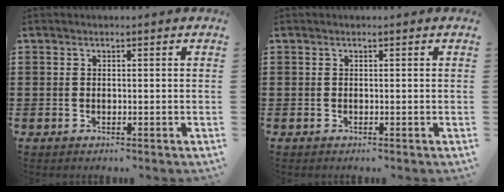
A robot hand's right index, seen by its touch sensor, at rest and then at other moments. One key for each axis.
{"total": 0.0}